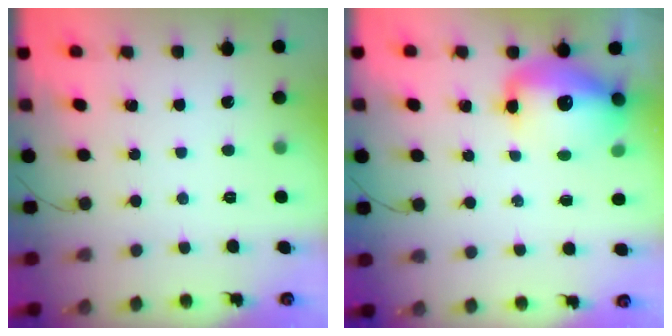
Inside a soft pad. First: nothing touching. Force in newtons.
{"total": 14.3, "press": 13.8, "slide": 3.8}